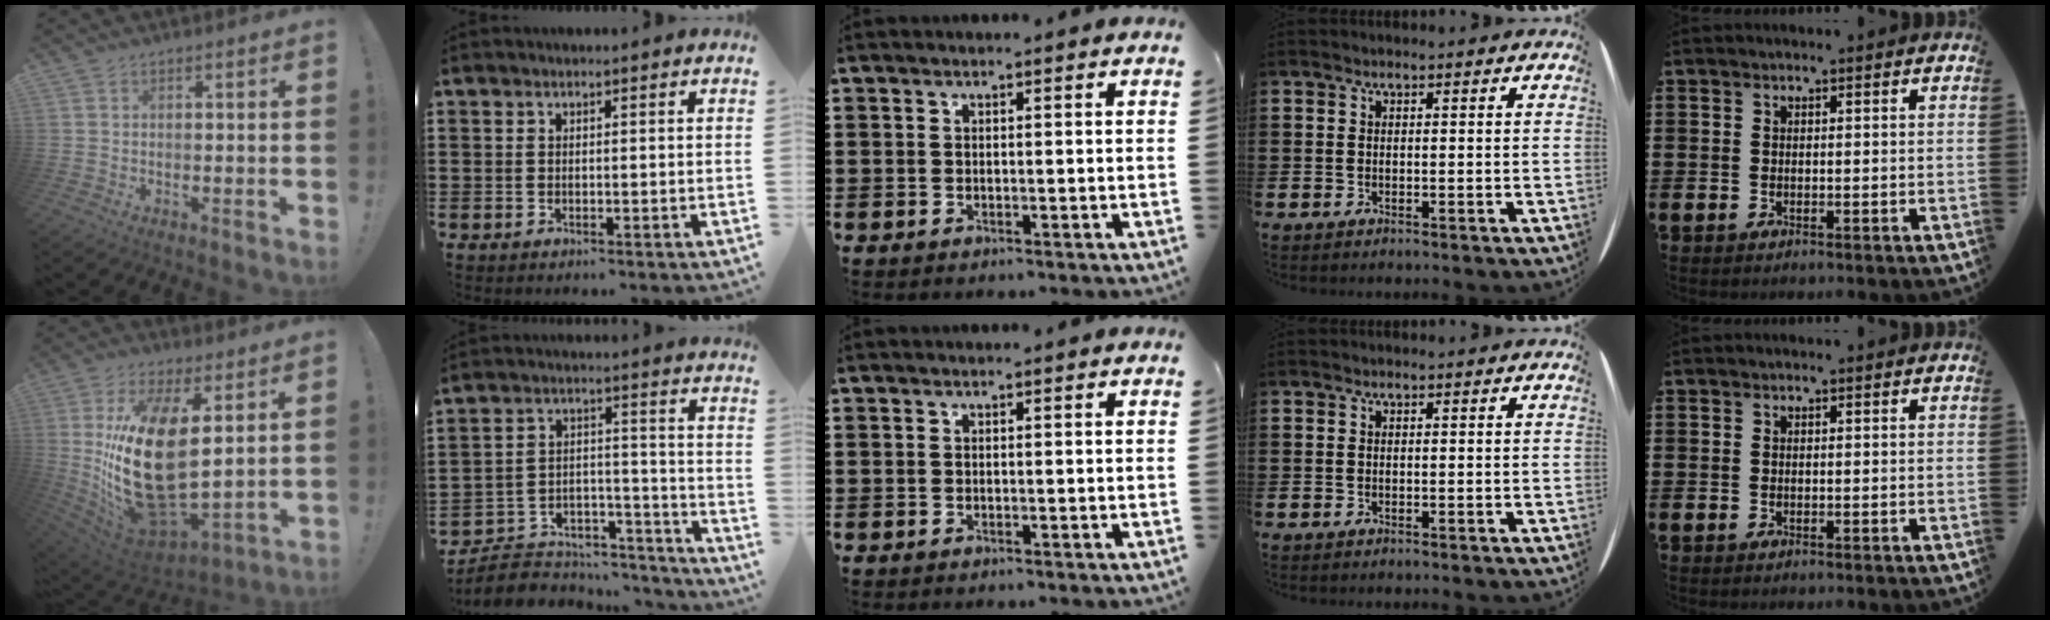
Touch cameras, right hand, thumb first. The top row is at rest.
{"thumb": {"total": 26.4, "force": [4.5, 13.0, 22.5], "torque": [-0.454, -0.049, 0.096]}, "index": {"total": 6.5, "force": [-5.8, 2.6, 1.4], "torque": [-0.035, 0.011, -0.115]}}